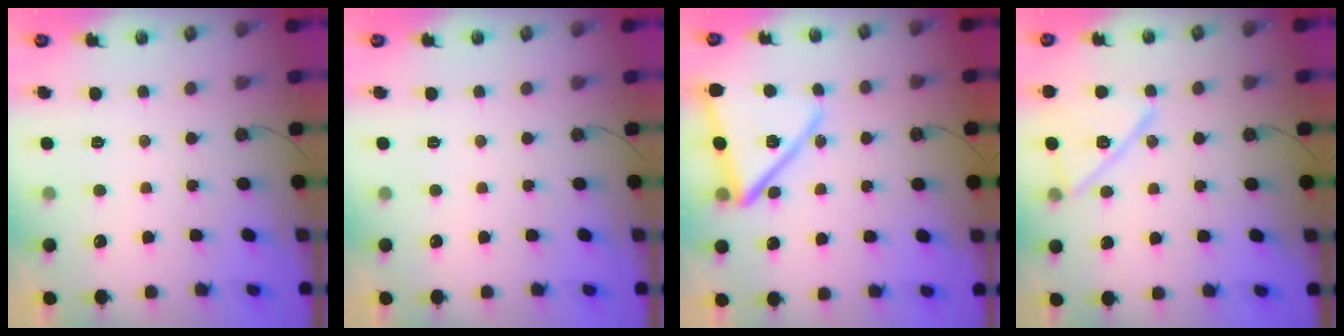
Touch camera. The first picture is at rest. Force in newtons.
{"total": 0.0}
{"total": 15.6, "press": 15.5, "slide": 1.3}
{"total": 15.0, "press": 14.9, "slide": 0.8}